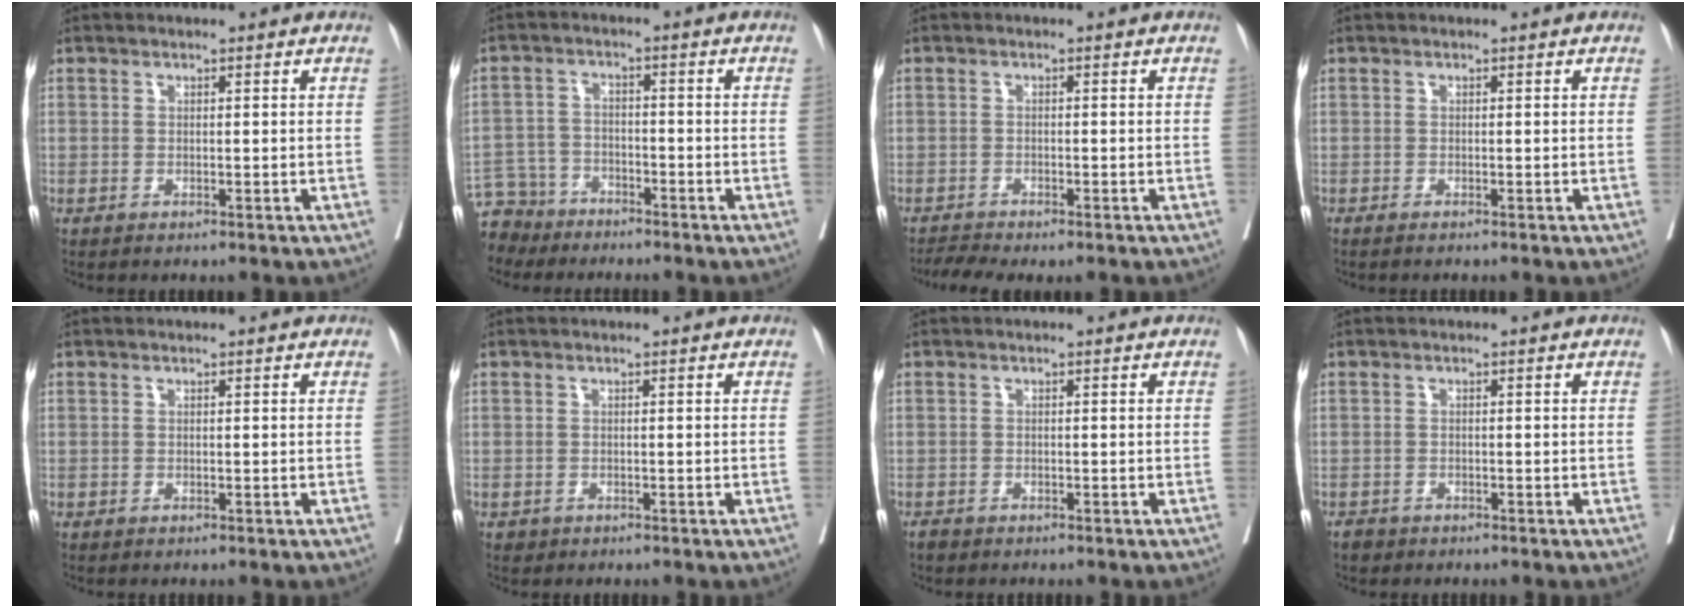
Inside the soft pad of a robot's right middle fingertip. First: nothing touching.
{"total": 6.6, "force": [-5.8, 3.1, -0.5], "torque": [0.008, -0.001, -0.112]}
{"total": 3.0, "force": [-2.6, 0.2, 1.5], "torque": [-0.025, -0.005, -0.041]}
{"total": 0.8, "force": [-0.7, -0.1, 0.4], "torque": [-0.006, 0.001, -0.010]}
{"total": 0.0}
{"total": 0.6, "force": [-0.3, 0.5, 0.1], "torque": [-0.005, 0.003, 0.000]}
{"total": 0.8, "force": [-0.7, 0.4, 0.2], "torque": [-0.009, 0.000, -0.011]}
{"total": 1.4, "force": [-1.1, 0.9, 0.2], "torque": [-0.008, 0.002, -0.017]}